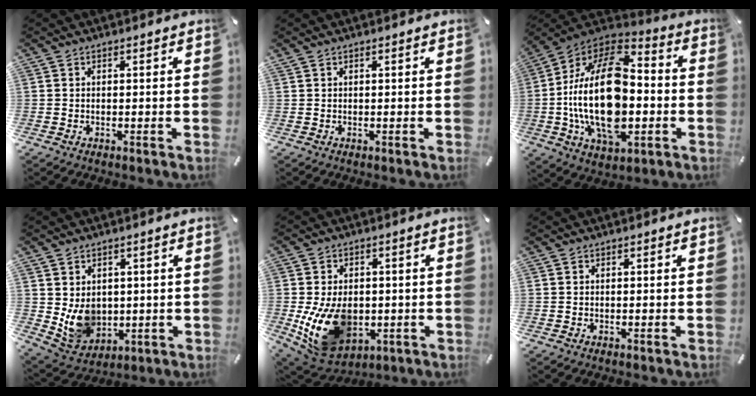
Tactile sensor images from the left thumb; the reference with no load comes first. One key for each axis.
{"total": 0.0}
{"total": 27.1, "fx": -3.4, "fy": 16.4, "fz": 21.4, "tx": -0.420, "ty": 0.014, "tz": -0.053}
{"total": 9.3, "fx": 1.0, "fy": 8.3, "fz": 3.9, "tx": -0.085, "ty": -0.015, "tz": 0.024}
{"total": 14.7, "fx": -2.6, "fy": 10.7, "fz": 9.8, "tx": -0.195, "ty": -0.003, "tz": -0.039}
{"total": 0.0}